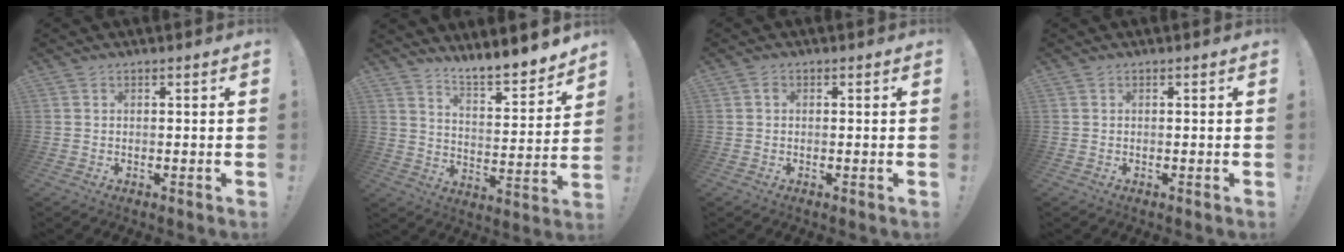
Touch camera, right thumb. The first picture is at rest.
{"total": 9.1, "force": [8.7, 0.6, 2.6], "torque": [-0.047, -0.083, 0.151]}
{"total": 0.7, "force": [0.0, 0.6, 0.3], "torque": [-0.008, 0.004, -0.001]}
{"total": 0.0}